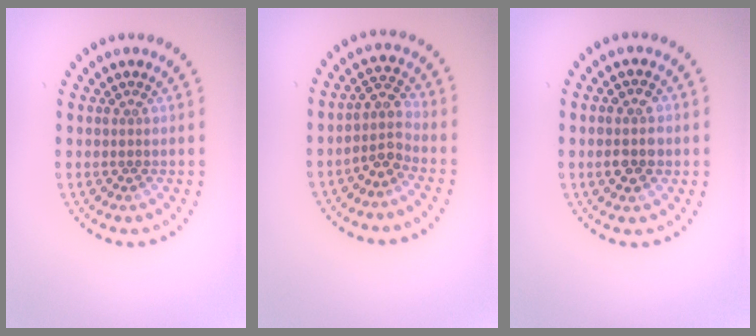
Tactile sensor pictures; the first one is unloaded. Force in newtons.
{"total": 2.6, "press": 1.9, "slide": 1.7}
{"total": 2.5, "press": 2.5, "slide": 0.3}